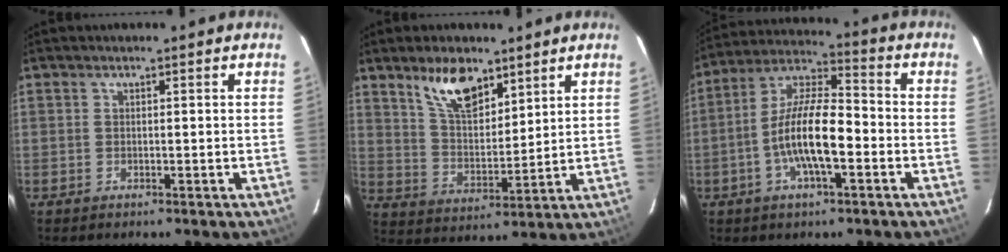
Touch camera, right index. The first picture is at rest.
{"total": 10.6, "force": [7.1, 4.7, 6.4], "torque": [-0.108, 0.003, 0.137]}
{"total": 12.9, "force": [-3.8, 3.7, 11.8], "torque": [-0.234, 0.002, -0.074]}